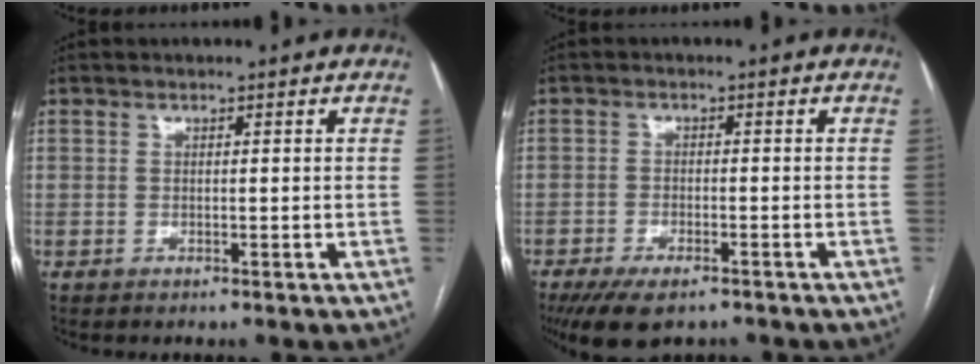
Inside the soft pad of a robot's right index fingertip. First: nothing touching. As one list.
[{"total": 7.6, "force": [-5.5, 2.7, 4.4], "torque": [-0.071, -0.010, -0.090]}]